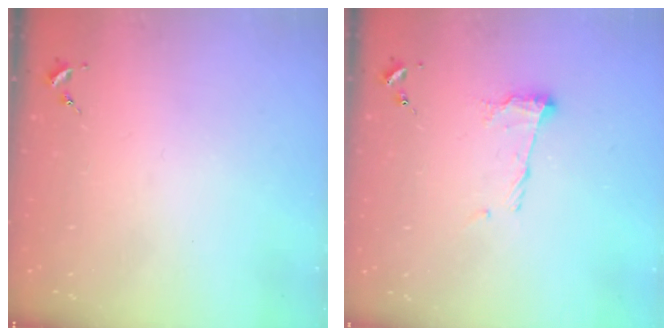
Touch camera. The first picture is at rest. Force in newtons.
{"total": 11.1, "press": 11.0, "slide": 0.7}